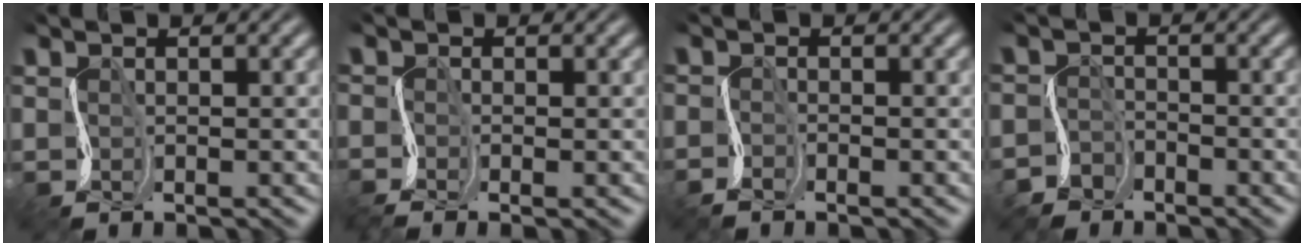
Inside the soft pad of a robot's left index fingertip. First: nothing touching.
{"total": 1.5, "force": [-1.4, 0.0, 0.7], "torque": [-0.018, -0.007, -0.034]}
{"total": 1.7, "force": [-1.7, 0.2, 0.3], "torque": [-0.014, -0.002, -0.042]}
{"total": 3.3, "force": [-3.0, 1.6, 0.2], "torque": [-0.005, -0.001, -0.065]}